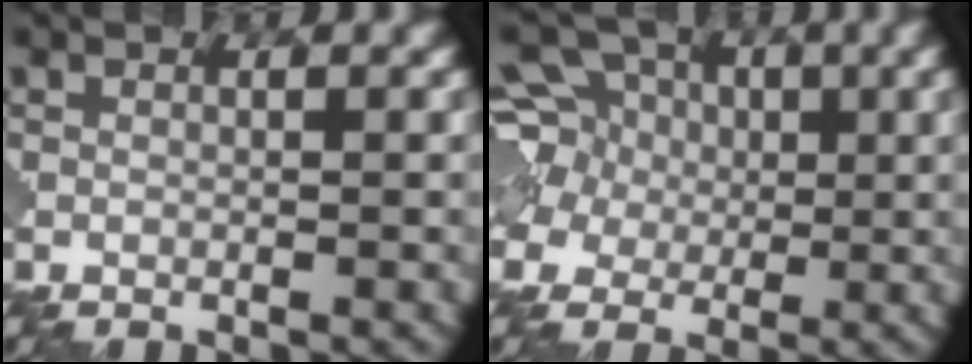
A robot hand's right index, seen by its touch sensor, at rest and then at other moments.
{"total": 8.1, "force": [2.9, 6.8, 3.1], "torque": [-0.081, 0.029, 0.026]}